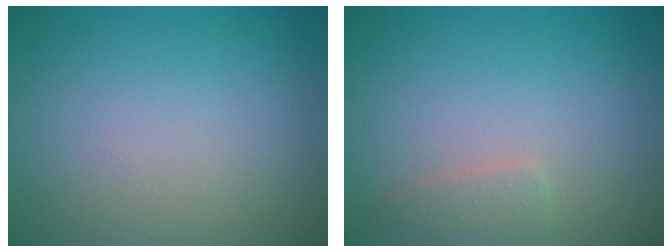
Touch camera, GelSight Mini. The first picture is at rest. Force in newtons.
{"total": 1.3, "press": 1.3, "slide": 0.1}